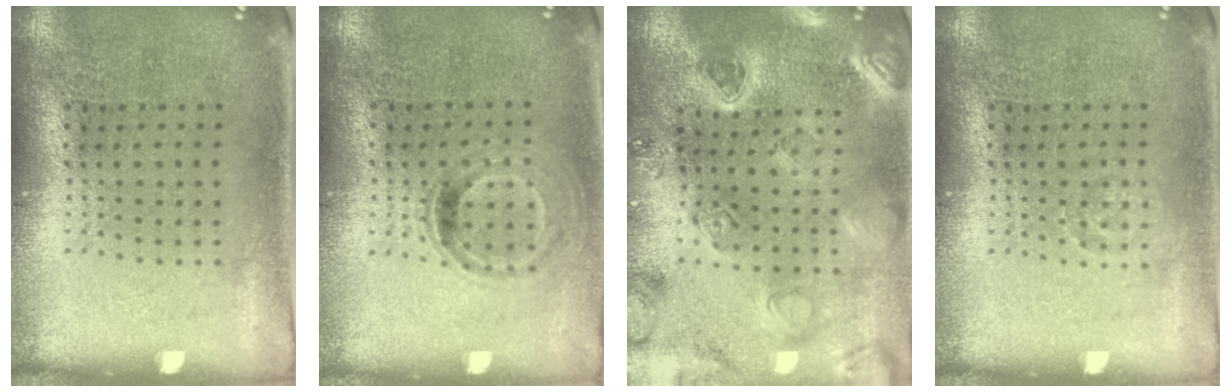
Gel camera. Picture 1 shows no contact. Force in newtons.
{"total": 1.0, "press": 0.9, "slide": 0.6}
{"total": 2.3, "press": 2.3, "slide": 0.2}
{"total": 0.7, "press": 0.7, "slide": 0.2}